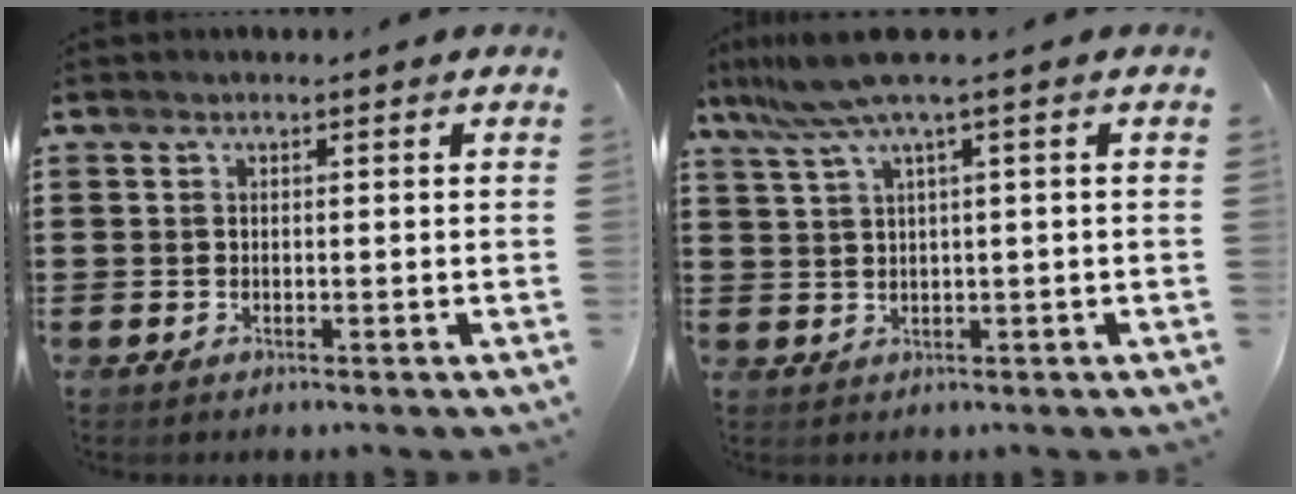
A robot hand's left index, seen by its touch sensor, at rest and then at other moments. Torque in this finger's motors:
{"motor_torque": [1.70, -0.44, 0.70, 0.20]}